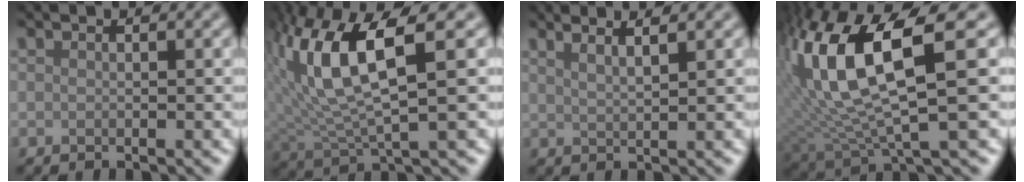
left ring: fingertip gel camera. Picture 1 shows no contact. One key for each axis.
{"total": 8.5, "fx": 2.3, "fy": 2.8, "fz": 7.8, "tx": -0.171, "ty": 0.003, "tz": 0.041}
{"total": 3.7, "fx": 2.5, "fy": 1.2, "fz": 2.4, "tx": -0.010, "ty": 0.018, "tz": 0.007}
{"total": 12.0, "fx": 2.8, "fy": 3.8, "fz": 11.0, "tx": -0.230, "ty": 0.007, "tz": 0.057}